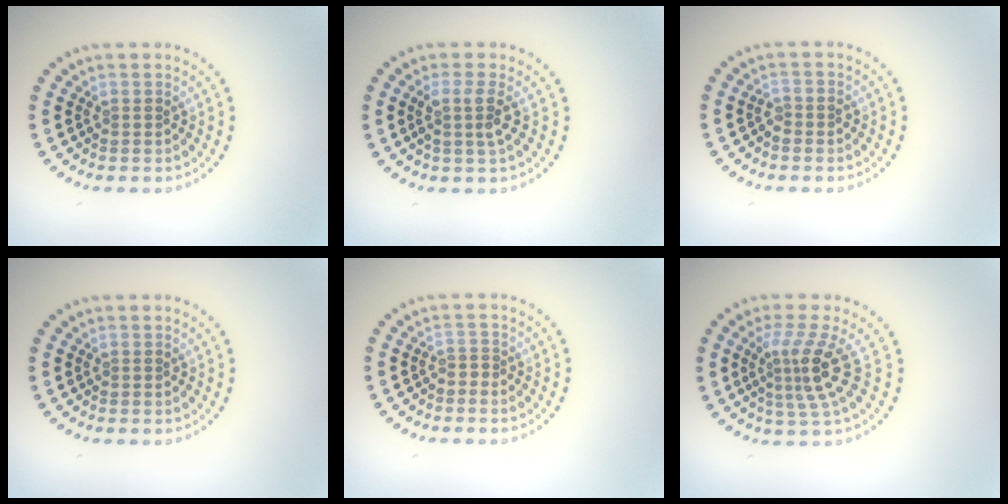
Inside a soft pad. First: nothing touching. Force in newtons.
{"total": 2.2, "press": 1.8, "slide": 1.2}
{"total": 0.9, "press": 0.8, "slide": 0.5}
{"total": 0.0}
{"total": 0.6, "press": 0.3, "slide": 0.5}
{"total": 3.8, "press": 2.6, "slide": 2.8}